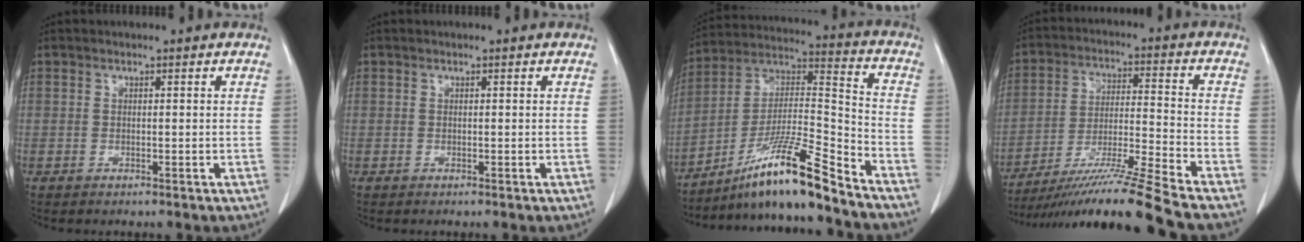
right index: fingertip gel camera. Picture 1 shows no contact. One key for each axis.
{"total": 0.0}
{"total": 15.6, "fx": -12.0, "fy": -1.0, "fz": 9.9, "tx": -0.178, "ty": 0.008, "tz": -0.213}
{"total": 16.3, "fx": -13.8, "fy": -3.2, "fz": 8.0, "tx": -0.149, "ty": -0.018, "tz": -0.239}